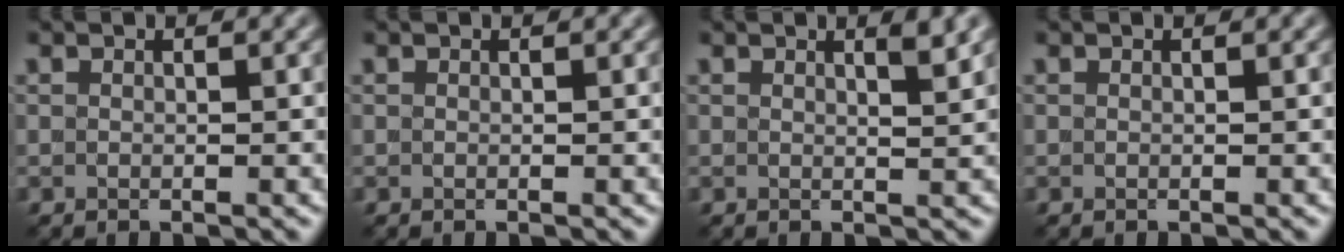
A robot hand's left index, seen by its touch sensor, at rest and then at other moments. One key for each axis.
{"total": 0.0}
{"total": 2.0, "fx": 1.2, "fy": 0.5, "fz": 1.5, "tx": -0.011, "ty": 0.002, "tz": 0.014}
{"total": 0.0}